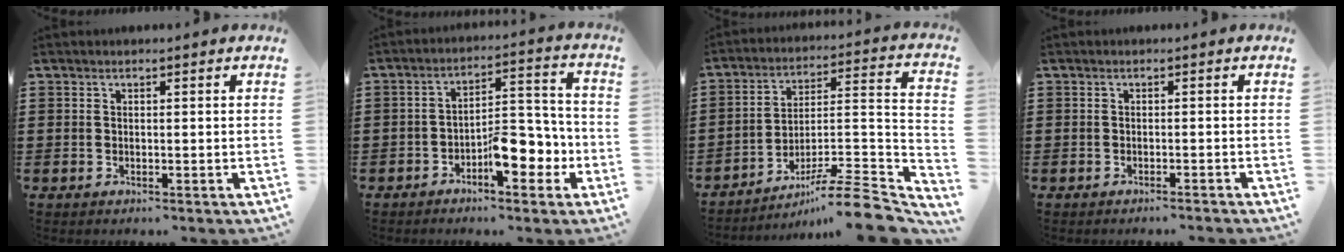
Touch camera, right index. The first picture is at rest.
{"total": 8.4, "force": [-3.7, 3.6, 6.6], "torque": [-0.090, 0.008, -0.064]}
{"total": 9.0, "force": [-7.3, 0.3, 5.2], "torque": [-0.075, 0.006, -0.150]}
{"total": 0.8, "force": [-0.7, -0.1, 0.2], "torque": [-0.006, 0.000, -0.015]}